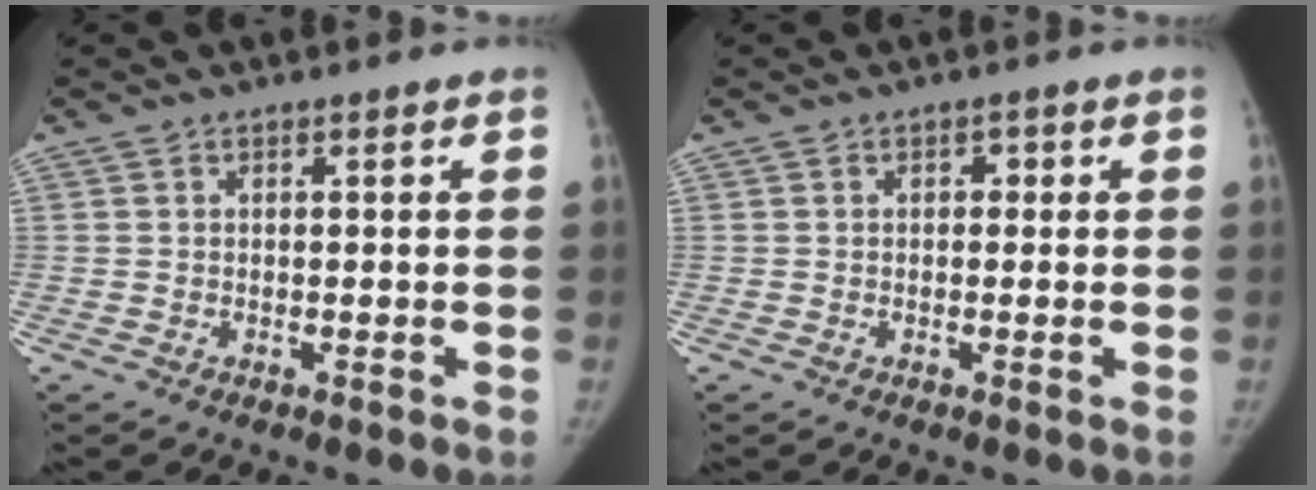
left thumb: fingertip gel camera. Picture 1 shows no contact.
{"total": 1.4, "force": [0.2, 1.1, 0.9], "torque": [0.000, 0.005, -0.002]}